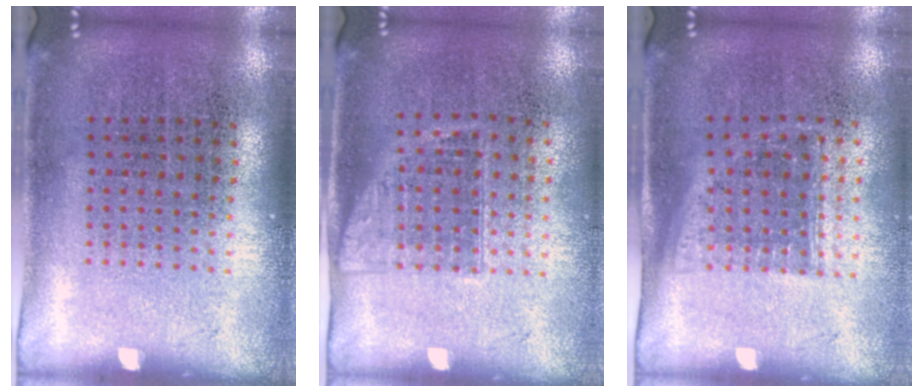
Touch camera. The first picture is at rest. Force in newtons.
{"total": 1.1, "press": 1.0, "slide": 0.6}
{"total": 1.1, "press": 0.8, "slide": 0.8}